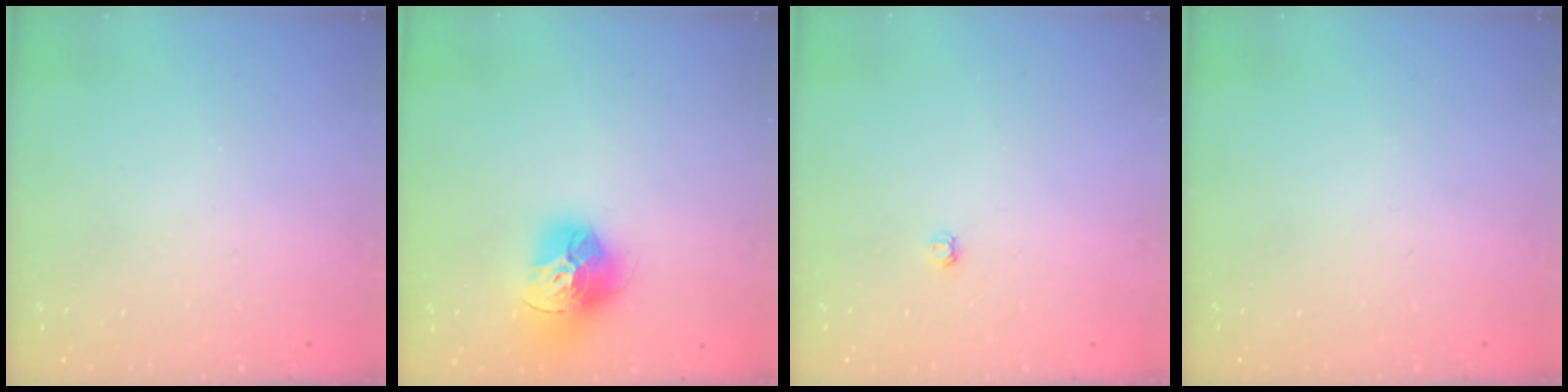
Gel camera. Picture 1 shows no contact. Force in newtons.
{"total": 15.7, "press": 15.6, "slide": 1.7}
{"total": 3.0, "press": 3.0, "slide": 0.4}
{"total": 0.0}